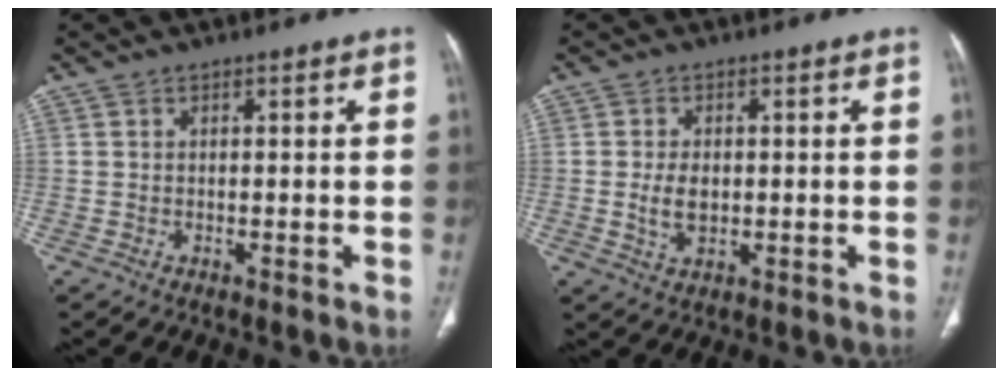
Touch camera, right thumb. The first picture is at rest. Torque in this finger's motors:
{"motor_torque": [2.60, 2.42, 0.72, -0.58, 0.02]}